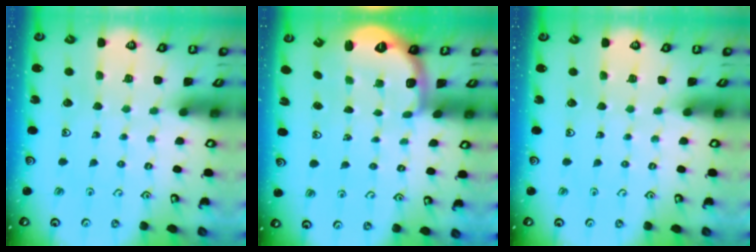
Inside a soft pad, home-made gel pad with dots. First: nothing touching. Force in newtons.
{"total": 2.7, "press": 1.6, "slide": 2.1}
{"total": 0.0}